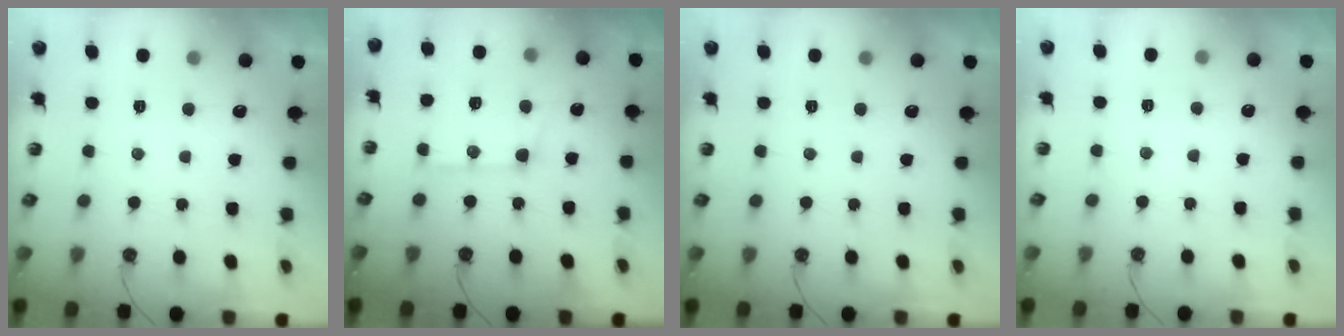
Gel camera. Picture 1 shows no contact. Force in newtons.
{"total": 14.0, "press": 14.0, "slide": 1.4}
{"total": 0.0}
{"total": 1.9, "press": 1.9, "slide": 0.3}